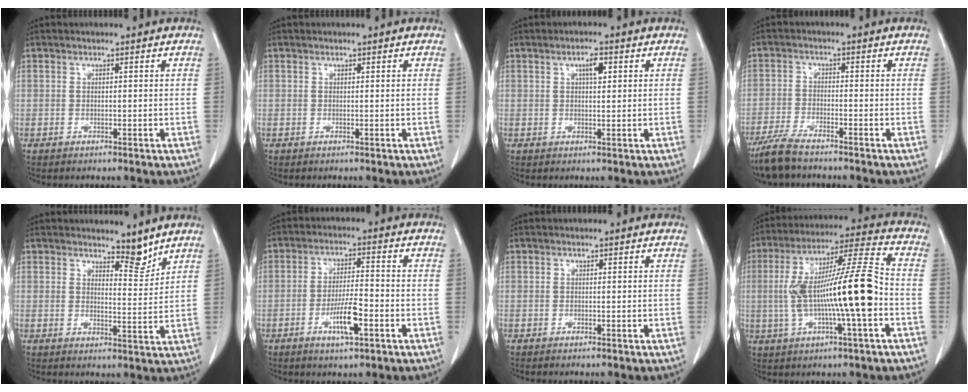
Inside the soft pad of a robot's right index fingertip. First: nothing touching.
{"total": 0.0}
{"total": 2.4, "force": [0.9, 0.7, 2.1], "torque": [-0.037, 0.002, 0.015]}
{"total": 6.2, "force": [-5.2, 1.1, 3.2], "torque": [-0.067, -0.017, -0.100]}
{"total": 3.8, "force": [3.5, 1.0, 1.1], "torque": [-0.012, -0.015, 0.053]}
{"total": 6.6, "force": [-2.8, 1.0, 5.9], "torque": [-0.110, -0.002, -0.045]}
{"total": 0.0}
{"total": 15.9, "force": [-2.2, 0.8, 15.7], "torque": [-0.282, 0.017, -0.037]}